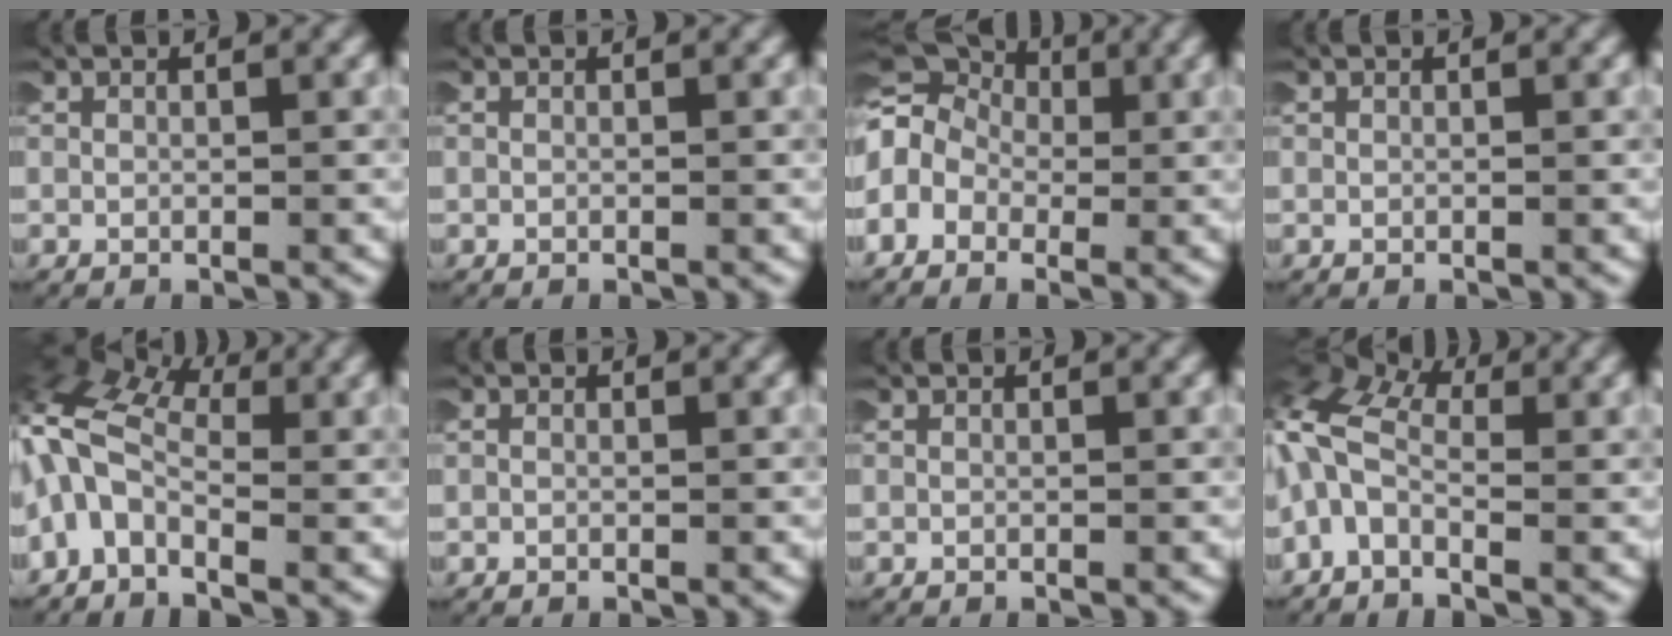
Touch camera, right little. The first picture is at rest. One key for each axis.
{"total": 0.0}
{"total": 8.3, "fx": 1.4, "fy": 7.1, "fz": 4.0, "tx": -0.098, "ty": 0.002, "tz": 0.011}
{"total": 0.0}
{"total": 9.1, "fx": 1.3, "fy": 7.3, "fz": 5.4, "tx": -0.139, "ty": -0.008, "tz": 0.010}
{"total": 0.0}
{"total": 0.0}
{"total": 7.9, "fx": 1.1, "fy": 6.4, "fz": 4.6, "tx": -0.115, "ty": -0.008, "tz": 0.005}